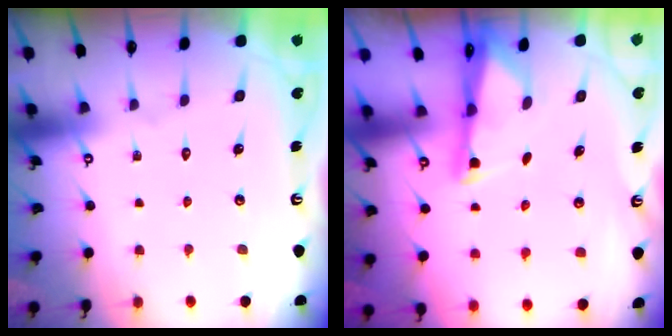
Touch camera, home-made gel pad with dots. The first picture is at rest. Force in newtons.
{"total": 1.8, "press": 1.8, "slide": 0.4}